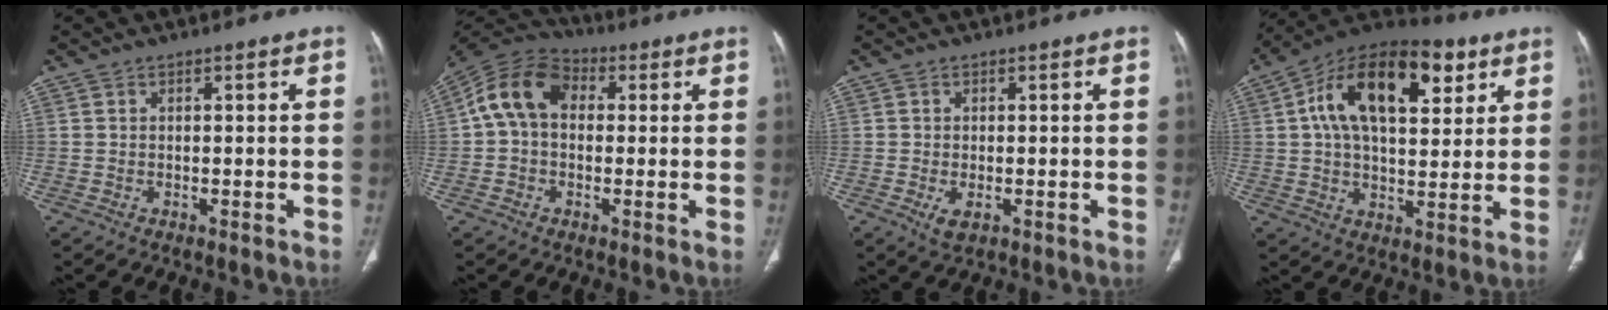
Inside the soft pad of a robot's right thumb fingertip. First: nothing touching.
{"total": 11.3, "force": [1.2, 8.2, 7.6], "torque": [-0.133, 0.034, 0.008]}
{"total": 2.6, "force": [-0.8, 1.2, 2.1], "torque": [-0.042, -0.005, -0.010]}
{"total": 21.6, "force": [7.5, 11.5, 16.7], "torque": [-0.249, 0.009, 0.114]}